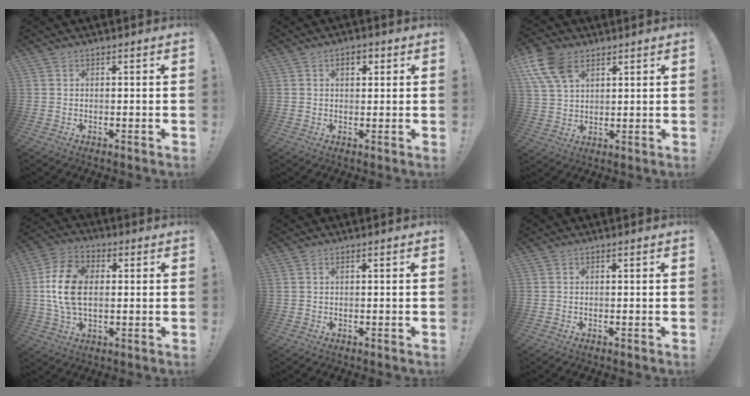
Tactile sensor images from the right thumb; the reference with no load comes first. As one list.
[{"total": 3.7, "force": [1.4, 2.1, 2.7], "torque": [-0.034, 0.000, 0.020]}, {"total": 12.4, "force": [6.2, 8.0, 7.1], "torque": [-0.138, -0.018, 0.122]}, {"total": 14.9, "force": [1.0, 9.7, 11.3], "torque": [-0.216, 0.006, 0.018]}, {"total": 0.5, "force": [0.3, 0.2, 0.4], "torque": [-0.015, 0.003, 0.007]}, {"total": 0.0}]